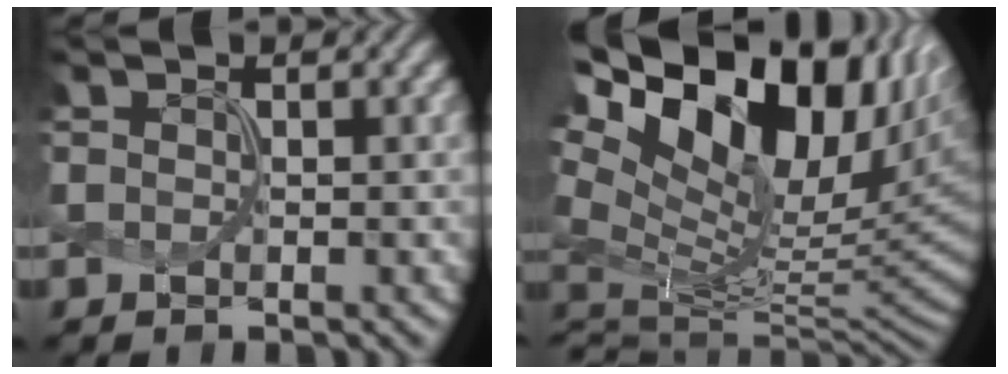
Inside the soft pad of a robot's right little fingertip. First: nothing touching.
{"total": 18.4, "force": [7.3, 10.6, 13.2], "torque": [-0.222, 0.039, 0.136]}